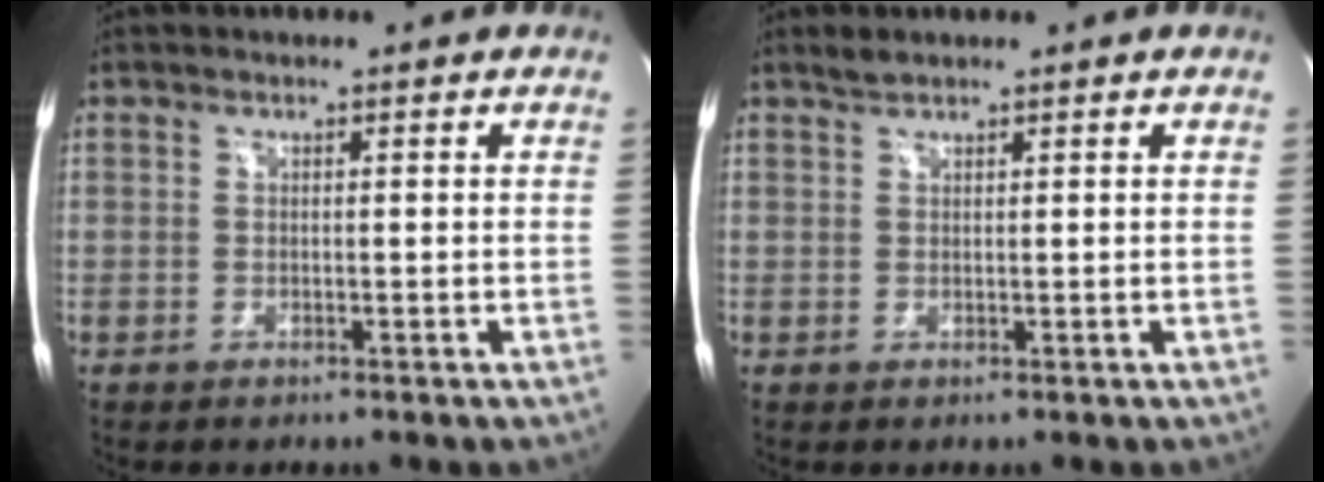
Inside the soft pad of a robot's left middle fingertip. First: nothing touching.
{"total": 1.3, "force": [1.2, 0.1, 0.4], "torque": [-0.015, 0.005, 0.028]}